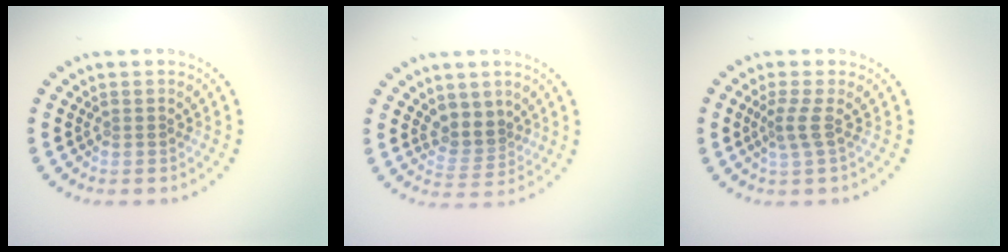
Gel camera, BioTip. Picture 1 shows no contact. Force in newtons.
{"total": 2.7, "press": 2.2, "slide": 1.6}
{"total": 1.9, "press": 1.2, "slide": 1.4}